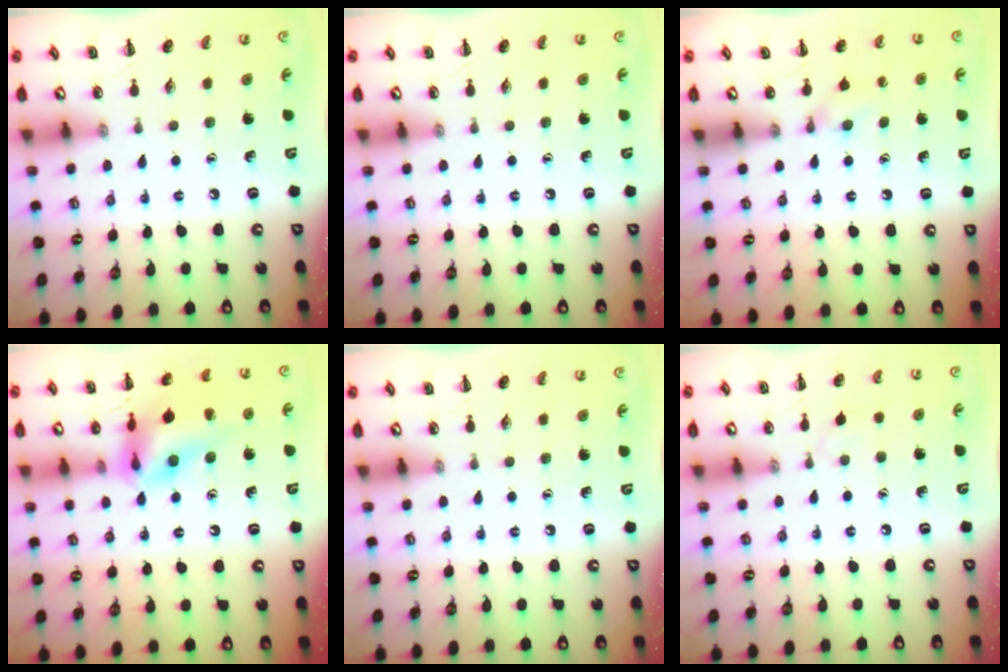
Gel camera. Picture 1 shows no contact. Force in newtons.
{"total": 0.0}
{"total": 5.9, "press": 5.7, "slide": 1.6}
{"total": 15.1, "press": 15.1, "slide": 1.3}
{"total": 0.0}
{"total": 2.9, "press": 2.7, "slide": 1.2}